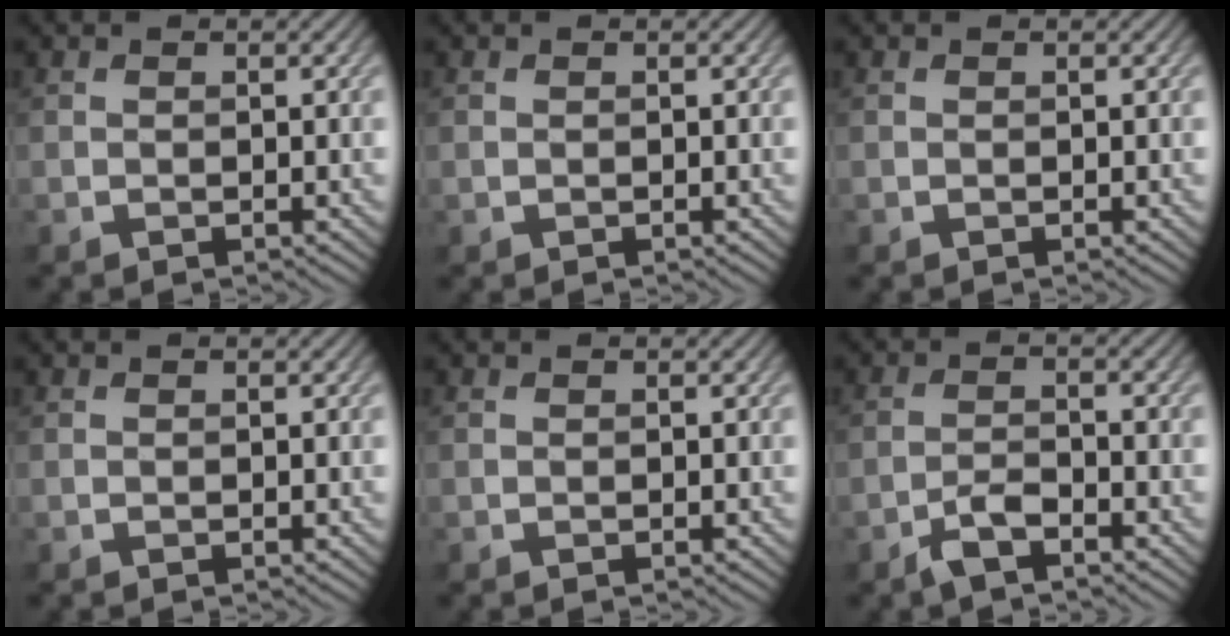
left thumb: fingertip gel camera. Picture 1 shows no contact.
{"total": 0.0}
{"total": 0.0}
{"total": 0.0}
{"total": 0.0}
{"total": 3.4, "force": [-2.6, 0.9, 1.9], "torque": [-0.038, 0.001, -0.058]}